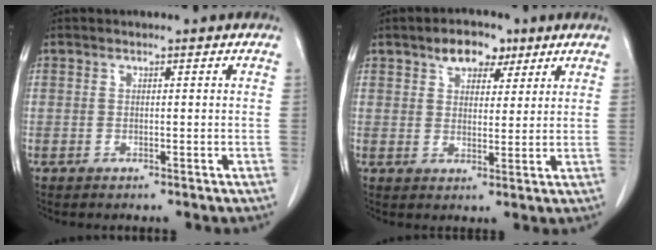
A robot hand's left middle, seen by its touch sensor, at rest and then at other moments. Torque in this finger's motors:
{"motor_torque": [0.34, -0.28, 0.05, 0.04]}